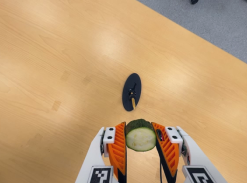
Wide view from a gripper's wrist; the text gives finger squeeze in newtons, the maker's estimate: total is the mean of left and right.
{"total": 10.3, "left": 9.8, "right": 10.8}